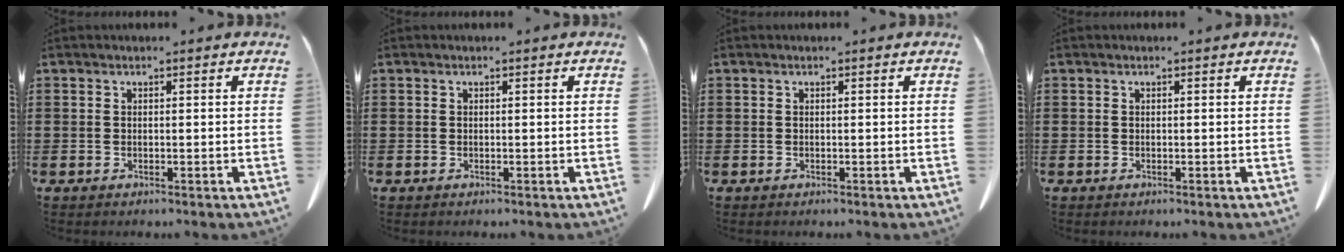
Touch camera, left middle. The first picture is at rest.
{"total": 0.0}
{"total": 0.0}
{"total": 0.0}